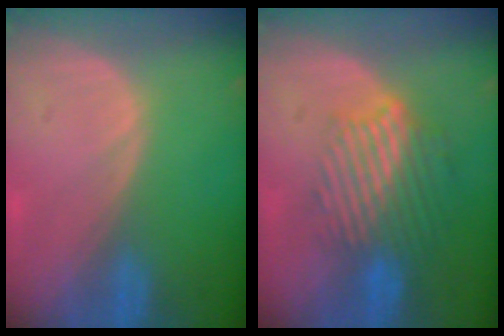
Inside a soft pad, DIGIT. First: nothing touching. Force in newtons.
{"total": 9.7, "press": 8.1, "slide": 5.3}